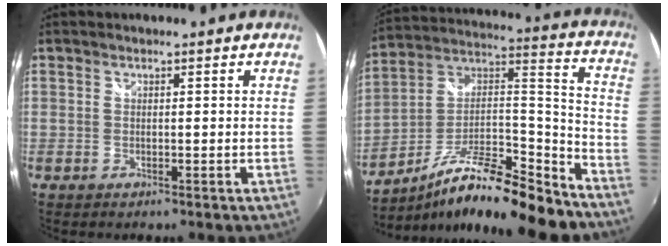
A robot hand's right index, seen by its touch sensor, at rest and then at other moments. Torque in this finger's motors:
{"motor_torque": [0.15, -0.11, -0.02, -0.03]}